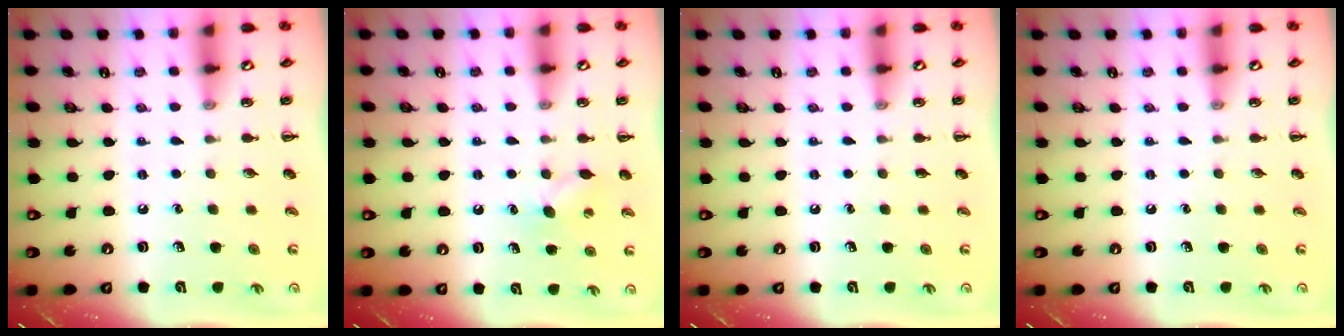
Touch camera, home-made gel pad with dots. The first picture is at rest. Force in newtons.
{"total": 6.5, "press": 6.3, "slide": 1.6}
{"total": 0.0}
{"total": 0.0}